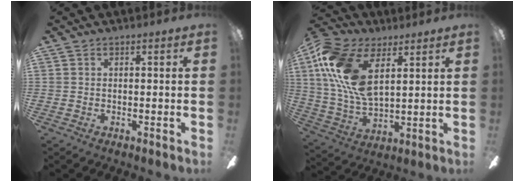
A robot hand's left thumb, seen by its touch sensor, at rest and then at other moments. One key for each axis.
{"total": 17.9, "fx": 7.4, "fy": 9.2, "fz": 13.5, "tx": -0.299, "ty": -0.019, "tz": 0.131}